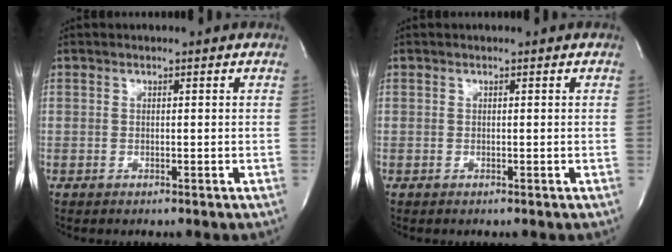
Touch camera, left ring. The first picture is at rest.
{"total": 0.0}